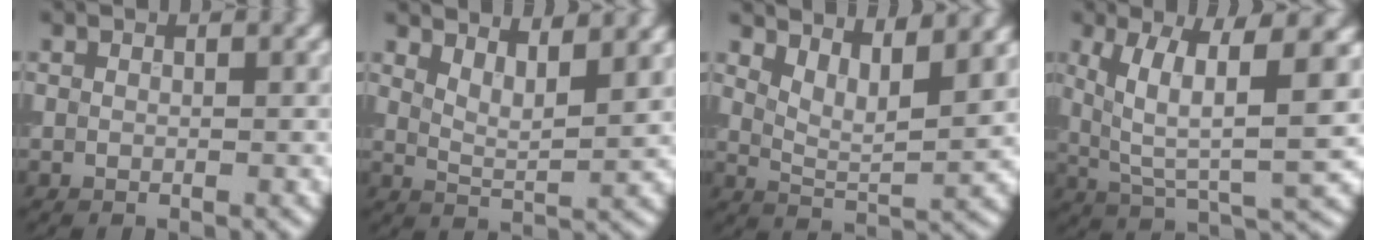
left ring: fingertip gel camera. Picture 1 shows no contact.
{"total": 4.6, "force": [3.5, 1.2, 2.7], "torque": [-0.040, 0.005, 0.053]}
{"total": 5.1, "force": [3.4, 1.5, 3.4], "torque": [-0.067, -0.003, 0.065]}
{"total": 8.3, "force": [2.5, 2.4, 7.6], "torque": [-0.142, -0.004, 0.048]}